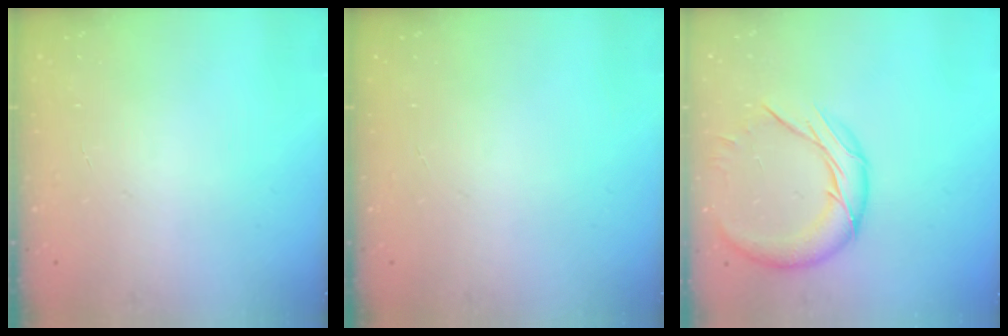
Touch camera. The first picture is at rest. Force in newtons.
{"total": 0.0}
{"total": 13.3, "press": 13.2, "slide": 1.0}